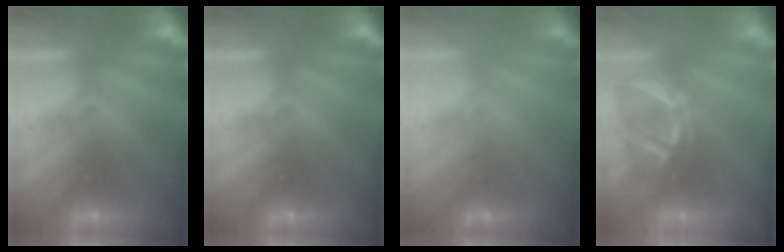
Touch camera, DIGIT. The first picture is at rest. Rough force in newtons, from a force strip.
{"total": 0.0}
{"total": 2.1}
{"total": 3.8}